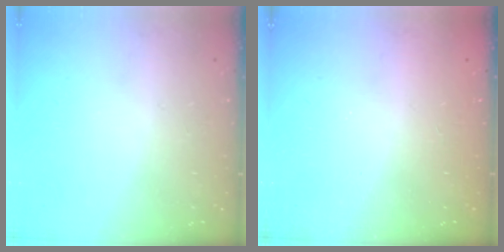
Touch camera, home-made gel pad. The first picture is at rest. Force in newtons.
{"total": 2.3, "press": 2.2, "slide": 0.8}